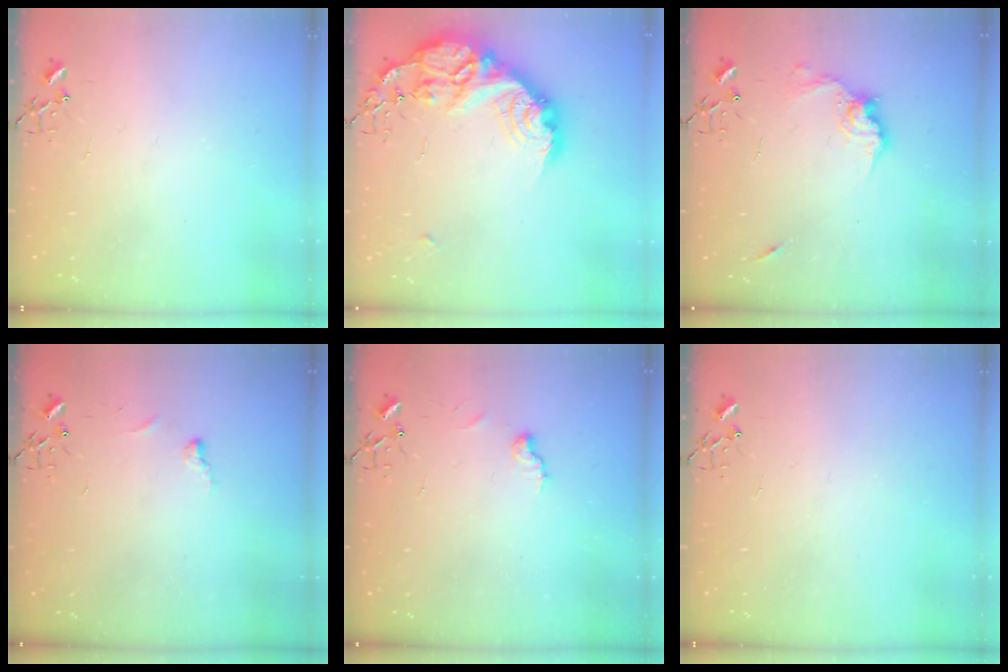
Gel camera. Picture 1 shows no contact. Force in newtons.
{"total": 24.7, "press": 24.6, "slide": 2.0}
{"total": 11.5, "press": 11.5, "slide": 0.8}
{"total": 3.4, "press": 3.4, "slide": 0.4}
{"total": 7.4, "press": 7.4, "slide": 0.4}
{"total": 0.0}